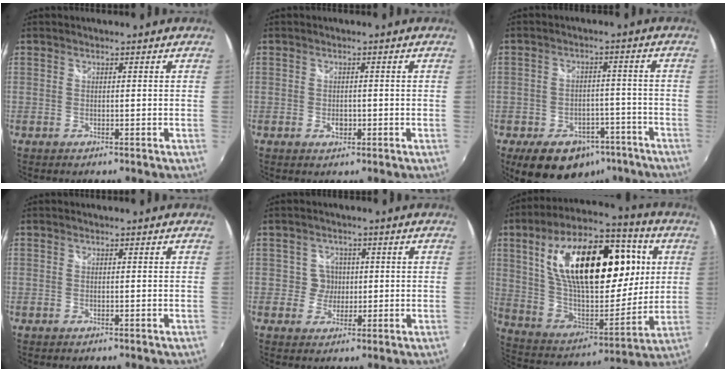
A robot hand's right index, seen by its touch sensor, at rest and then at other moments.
{"total": 1.7, "force": [-0.6, 1.2, 1.1], "torque": [-0.017, 0.000, -0.010]}
{"total": 13.4, "force": [-8.7, 8.6, 5.5], "torque": [-0.115, 0.025, -0.100]}
{"total": 0.0}
{"total": 3.4, "force": [0.1, 3.4, 0.0], "torque": [0.005, 0.014, 0.000]}
{"total": 30.4, "force": [8.3, 14.8, 25.2], "torque": [-0.464, 0.028, 0.143]}